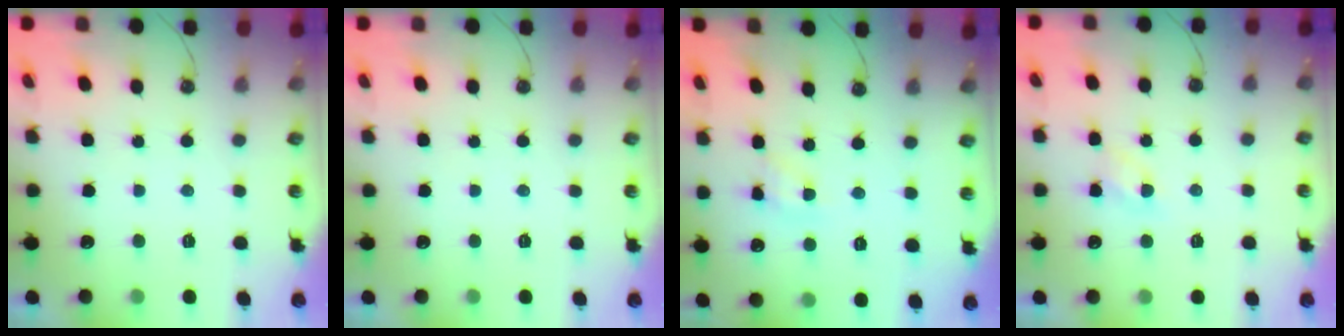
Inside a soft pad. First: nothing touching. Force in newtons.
{"total": 0.0}
{"total": 6.3, "press": 6.3, "slide": 0.4}
{"total": 3.1, "press": 3.0, "slide": 0.5}